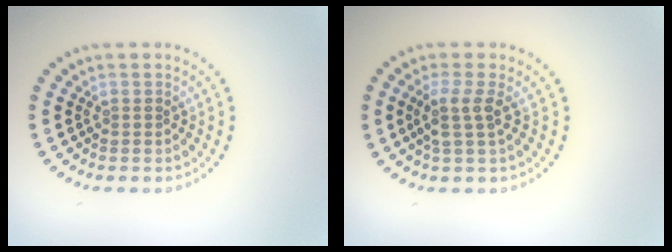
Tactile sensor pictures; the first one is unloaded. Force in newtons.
{"total": 2.4, "press": 1.9, "slide": 1.4}